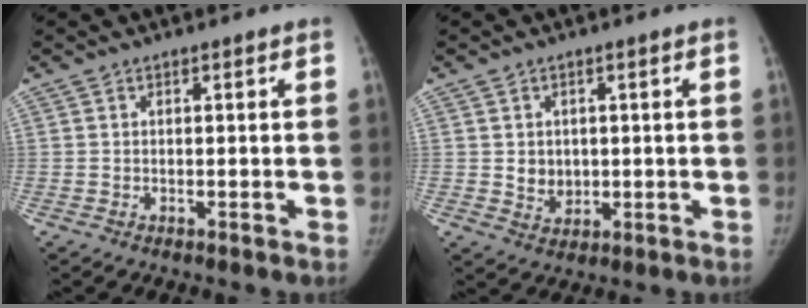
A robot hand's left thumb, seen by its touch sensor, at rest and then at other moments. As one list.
[{"total": 4.3, "force": [0.4, 3.7, 2.3], "torque": [-0.019, -0.006, 0.017]}]